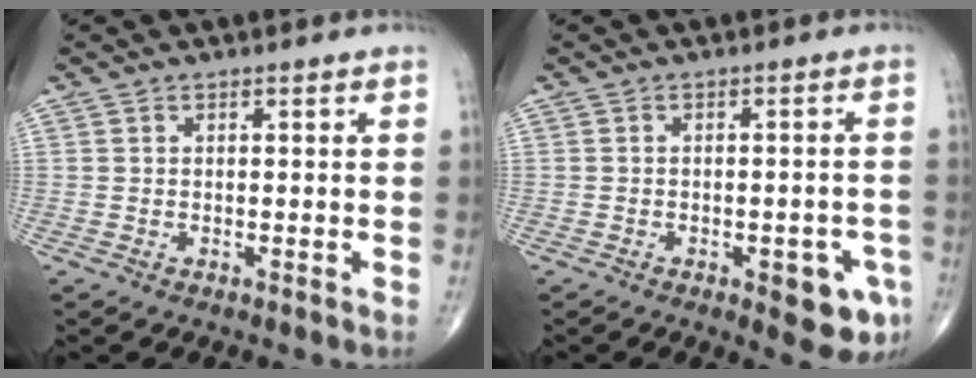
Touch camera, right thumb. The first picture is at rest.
{"total": 7.4, "force": [-3.2, 2.9, 6.0], "torque": [-0.056, 0.010, -0.032]}